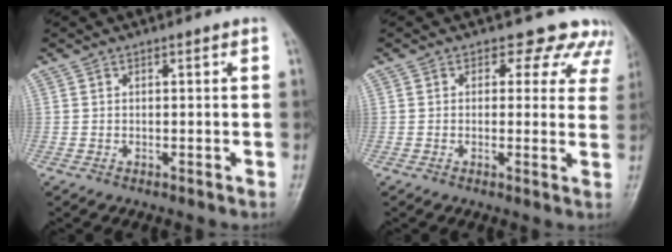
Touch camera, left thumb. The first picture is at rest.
{"total": 8.3, "force": [6.5, 5.0, 1.4], "torque": [0.040, -0.022, 0.046]}